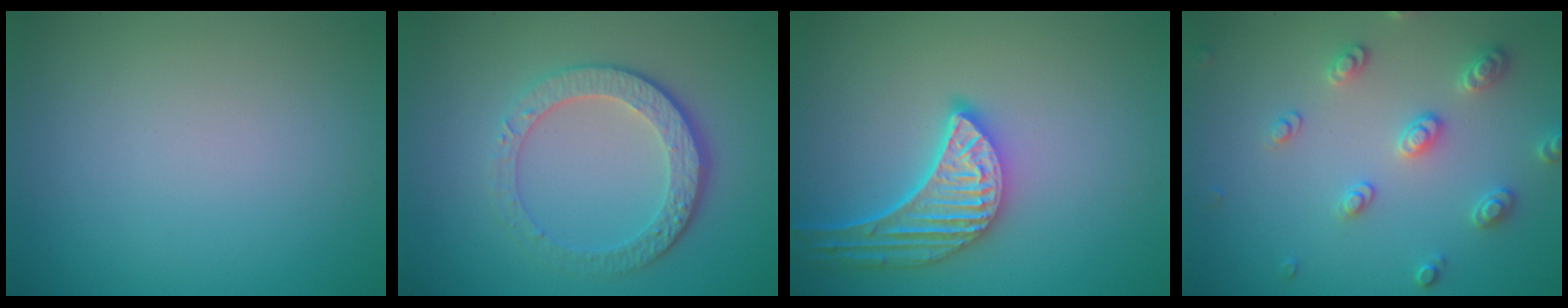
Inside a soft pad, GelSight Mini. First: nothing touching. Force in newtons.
{"total": 4.5, "press": 3.3, "slide": 3.1}
{"total": 5.2, "press": 4.2, "slide": 3.0}
{"total": 3.0, "press": 2.9, "slide": 0.6}